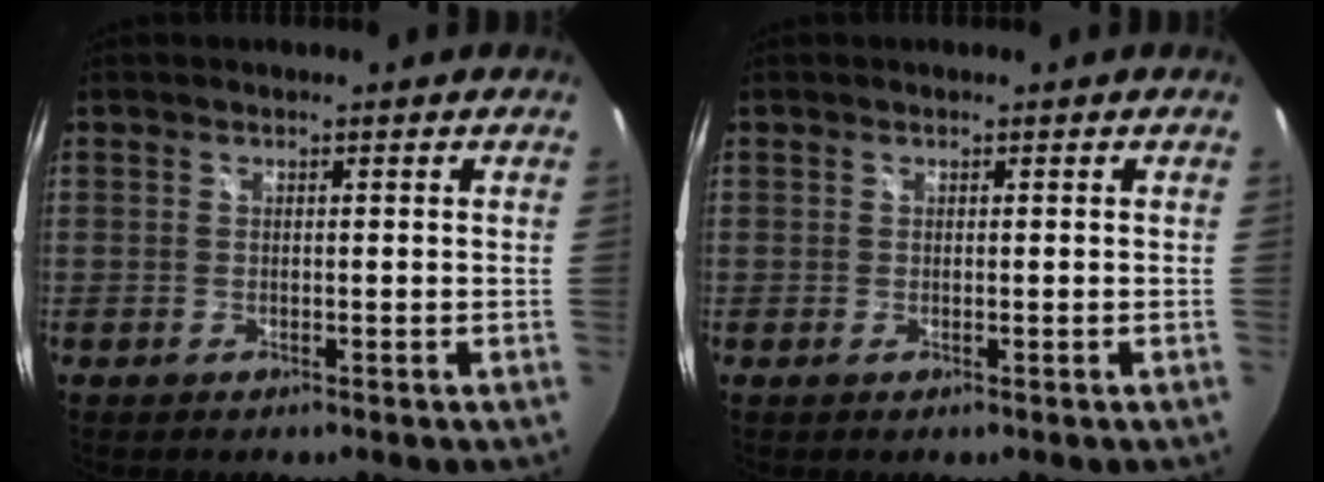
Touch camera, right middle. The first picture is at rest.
{"total": 0.0}